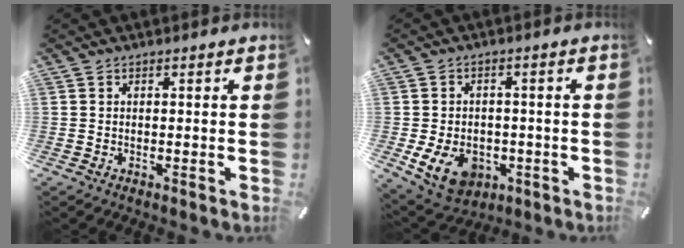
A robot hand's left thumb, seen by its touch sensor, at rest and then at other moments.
{"total": 9.7, "force": [-3.3, 7.3, 5.5], "torque": [-0.109, 0.012, -0.059]}